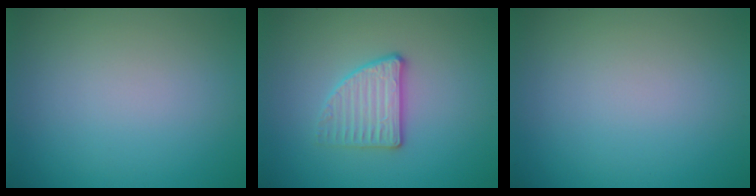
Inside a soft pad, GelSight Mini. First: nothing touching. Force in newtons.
{"total": 2.7, "press": 2.6, "slide": 0.8}
{"total": 0.0}